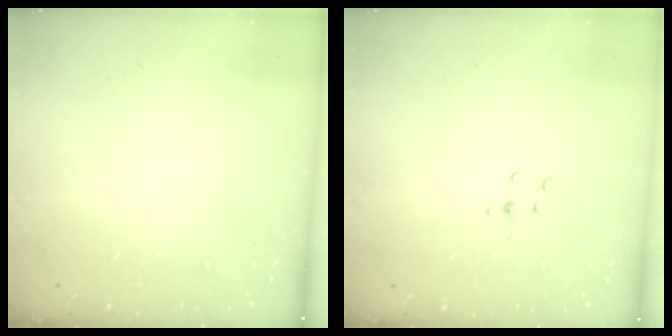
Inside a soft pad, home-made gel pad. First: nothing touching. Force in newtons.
{"total": 4.0, "press": 3.9, "slide": 0.9}